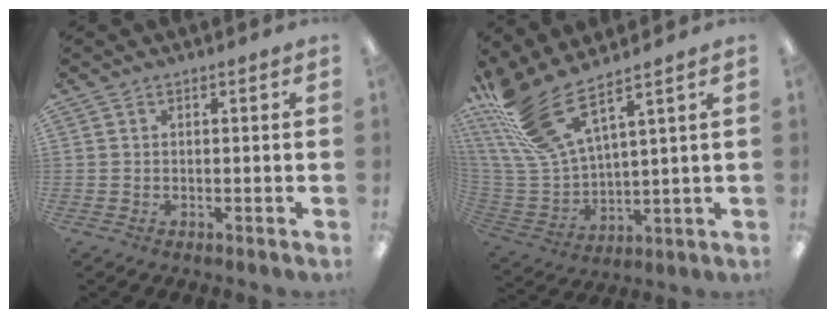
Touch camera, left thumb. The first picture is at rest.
{"total": 16.6, "force": [11.3, 5.2, 10.9], "torque": [-0.255, -0.064, 0.203]}